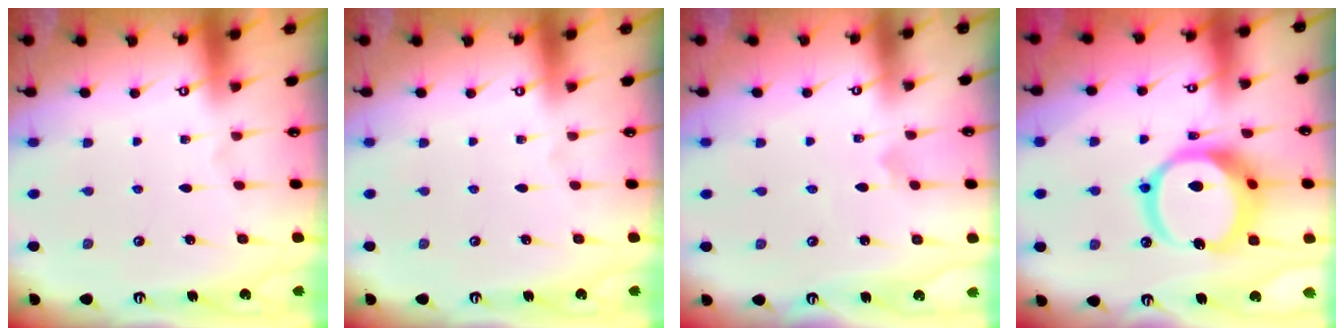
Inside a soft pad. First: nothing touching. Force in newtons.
{"total": 0.0}
{"total": 1.9, "press": 1.9, "slide": 0.1}
{"total": 16.4, "press": 16.3, "slide": 2.0}